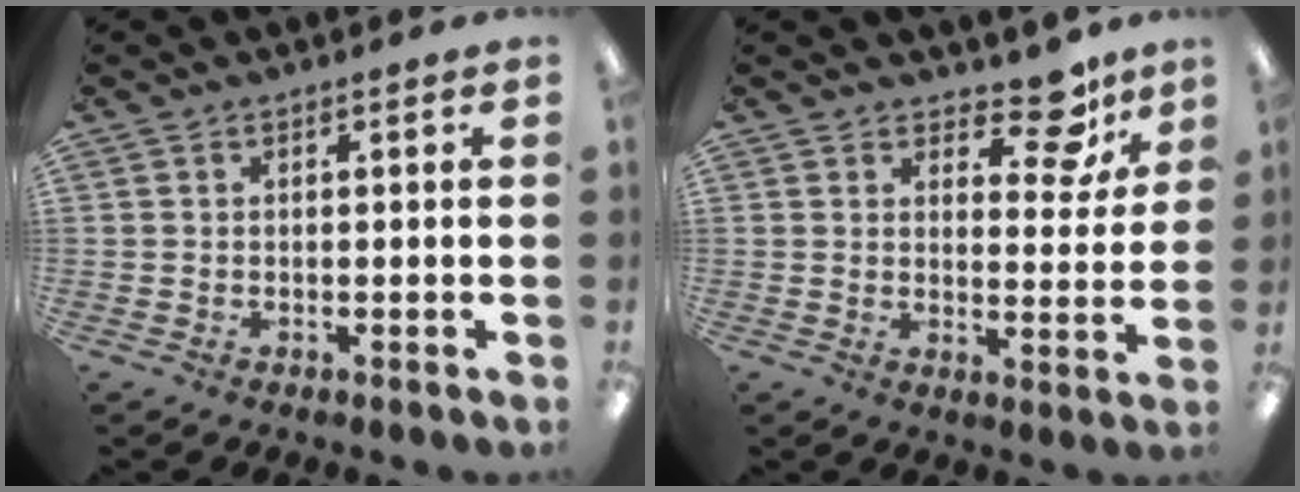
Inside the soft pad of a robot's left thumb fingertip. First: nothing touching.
{"total": 10.0, "force": [7.2, 4.4, 5.3], "torque": [-0.052, -0.047, 0.120]}